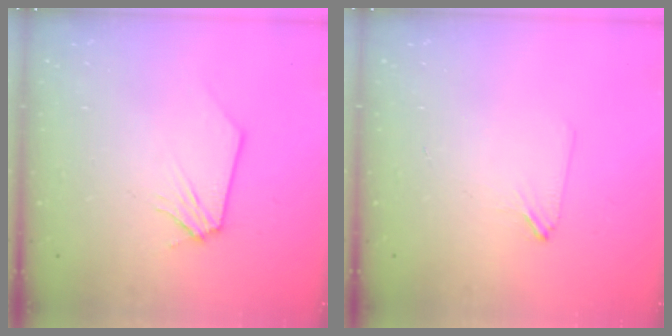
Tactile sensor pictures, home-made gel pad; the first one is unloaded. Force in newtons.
{"total": 1.6, "press": 1.5, "slide": 0.3}